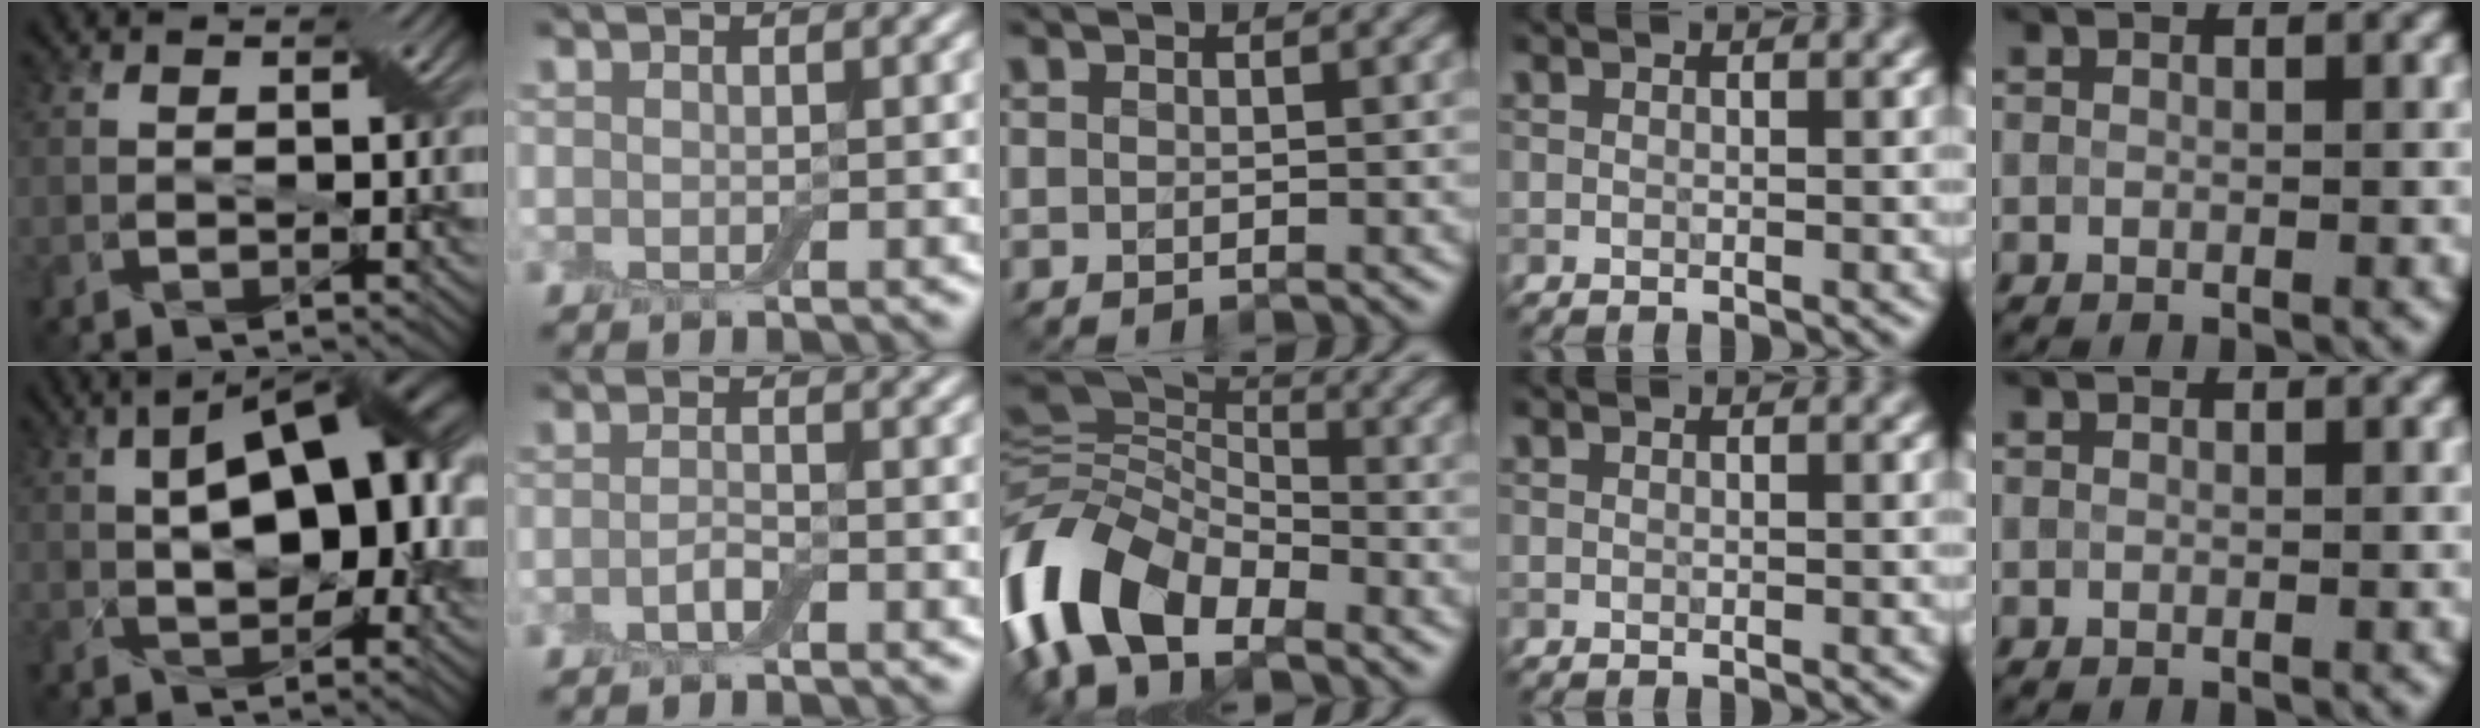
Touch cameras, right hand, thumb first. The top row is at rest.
{"thumb": {"total": 13.6, "force": [1.7, 6.4, 11.8], "torque": [-0.179, 0.021, 0.026]}, "index": {"total": 1.4, "force": [-0.8, 0.4, 1.1], "torque": [-0.024, 0.002, -0.018]}, "middle": {"total": 10.0, "force": [-5.7, 5.5, 6.1], "torque": [-0.119, -0.003, -0.126]}}